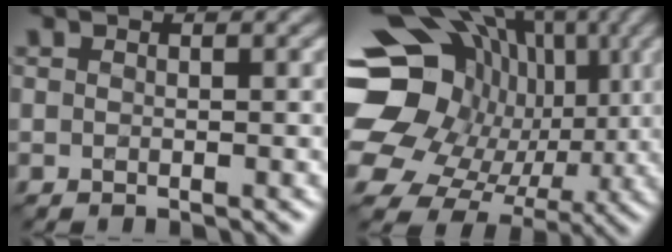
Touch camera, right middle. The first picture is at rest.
{"total": 19.7, "force": [3.9, 17.5, 8.1], "torque": [-0.183, 0.062, 0.027]}